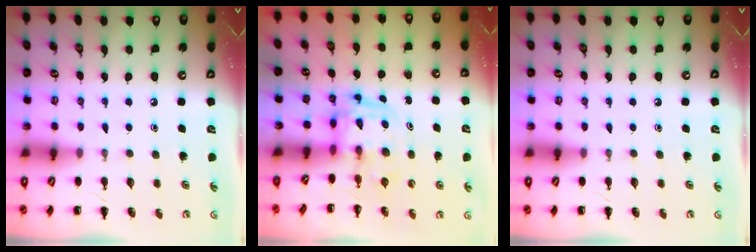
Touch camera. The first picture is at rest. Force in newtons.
{"total": 3.3, "press": 3.3, "slide": 0.5}
{"total": 0.0}